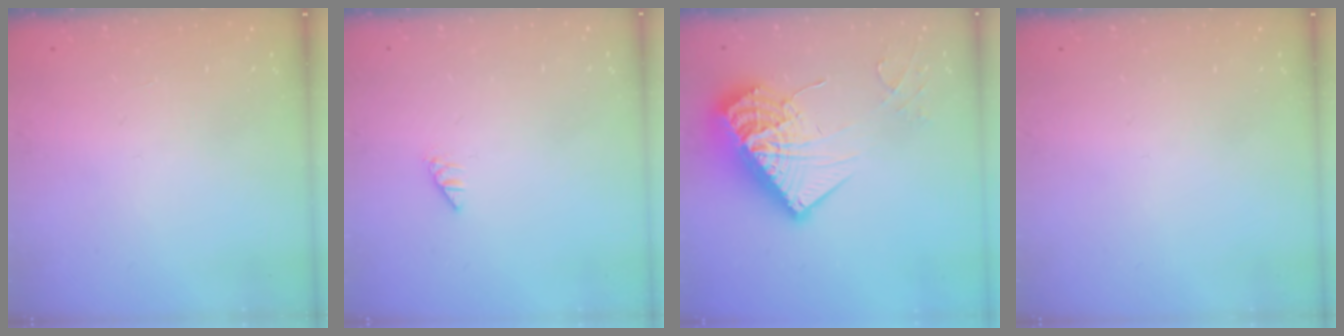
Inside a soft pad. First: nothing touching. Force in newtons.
{"total": 0.0}
{"total": 19.0, "press": 18.9, "slide": 1.8}
{"total": 0.0}